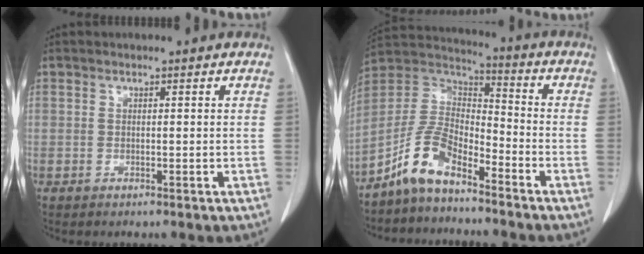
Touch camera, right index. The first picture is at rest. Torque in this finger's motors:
{"motor_torque": [-0.17, -0.19, -0.01, -0.05]}